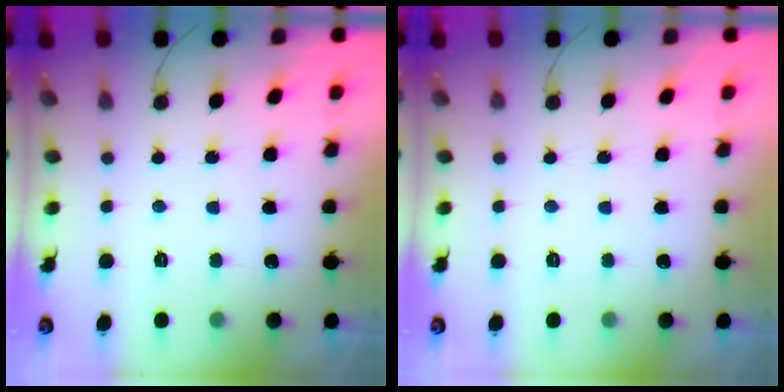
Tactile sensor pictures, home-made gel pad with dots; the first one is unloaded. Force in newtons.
{"total": 0.0}